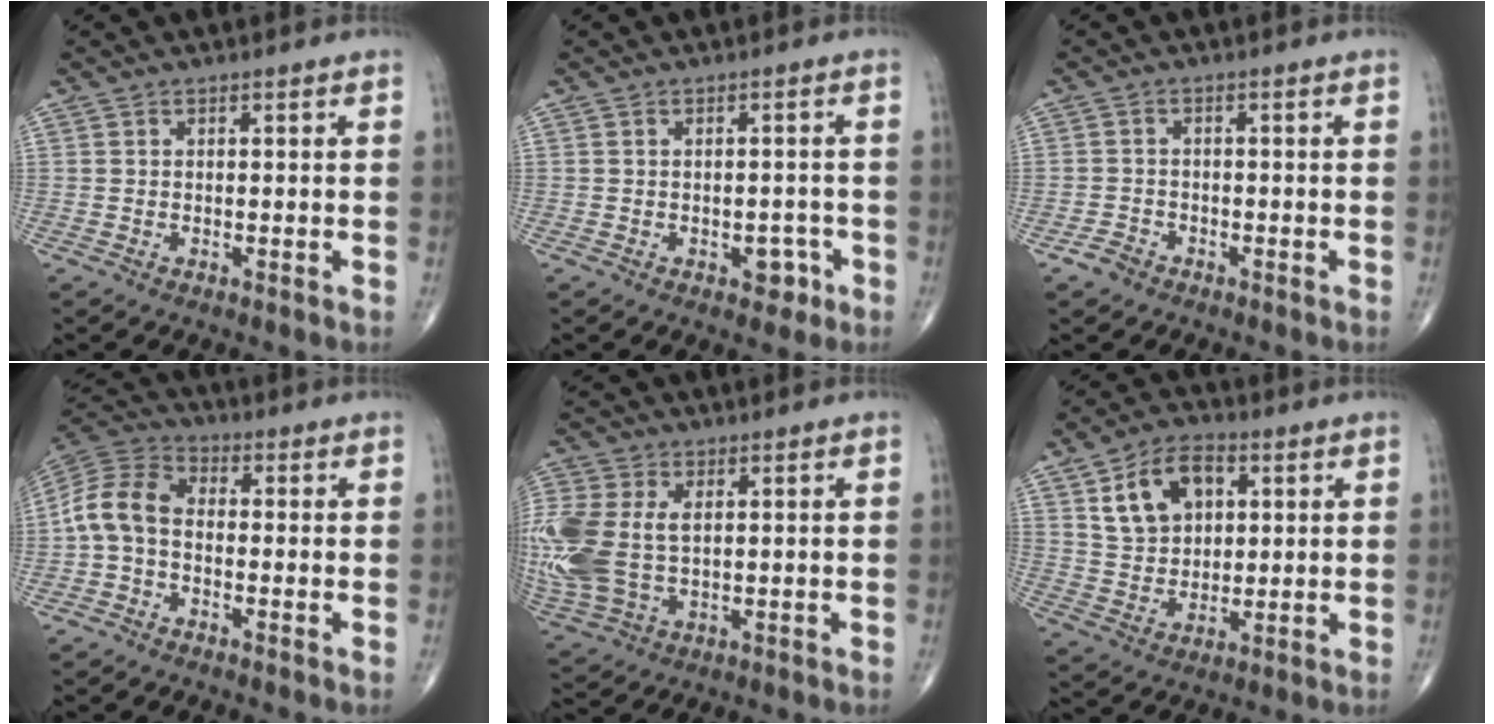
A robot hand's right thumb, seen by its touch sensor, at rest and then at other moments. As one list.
[{"total": 3.3, "force": [-1.5, 2.1, 2.0], "torque": [-0.008, 0.011, -0.017]}, {"total": 2.6, "force": [-1.8, 1.7, 0.7], "torque": [-0.014, 0.010, -0.032]}, {"total": 8.9, "force": [-1.4, 5.9, 6.6], "torque": [-0.127, 0.030, -0.044]}, {"total": 17.1, "force": [1.0, 11.0, 13.0], "torque": [-0.348, 0.000, 0.031]}, {"total": 11.6, "force": [4.1, 7.9, 7.4], "torque": [-0.101, -0.004, 0.075]}]